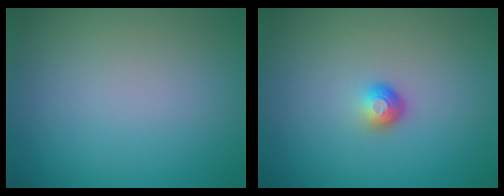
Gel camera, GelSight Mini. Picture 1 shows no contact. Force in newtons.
{"total": 1.7, "press": 1.2, "slide": 1.2}